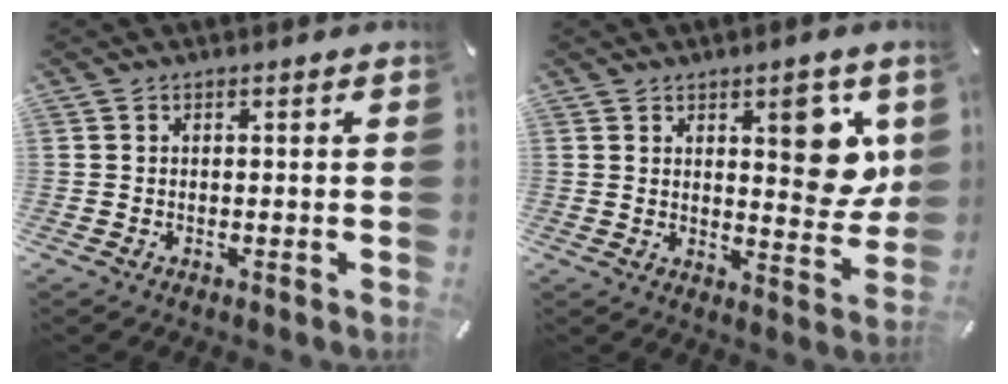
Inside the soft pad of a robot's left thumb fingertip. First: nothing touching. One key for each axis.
{"total": 11.5, "fx": 4.8, "fy": 4.9, "fz": 9.3, "tx": -0.102, "ty": -0.028, "tz": 0.073}